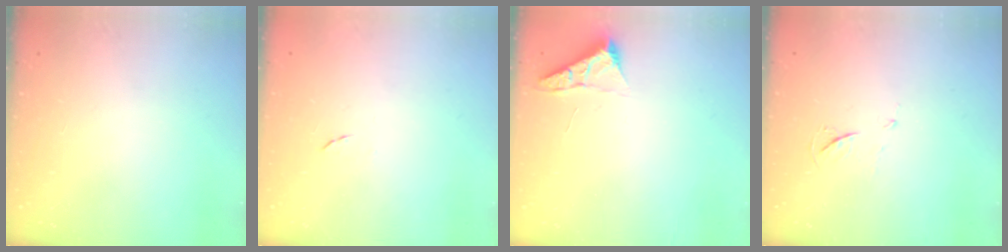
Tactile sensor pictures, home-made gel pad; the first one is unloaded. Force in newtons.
{"total": 4.5, "press": 4.5, "slide": 0.5}
{"total": 4.0, "press": 4.0, "slide": 0.5}
{"total": 4.9, "press": 4.9, "slide": 0.7}